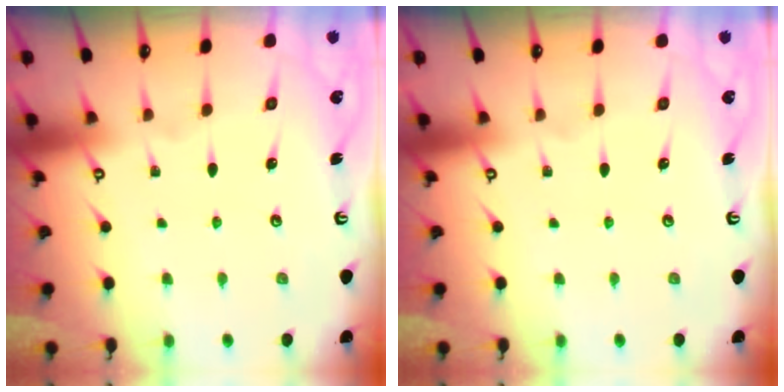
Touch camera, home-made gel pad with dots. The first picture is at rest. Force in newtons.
{"total": 0.0}